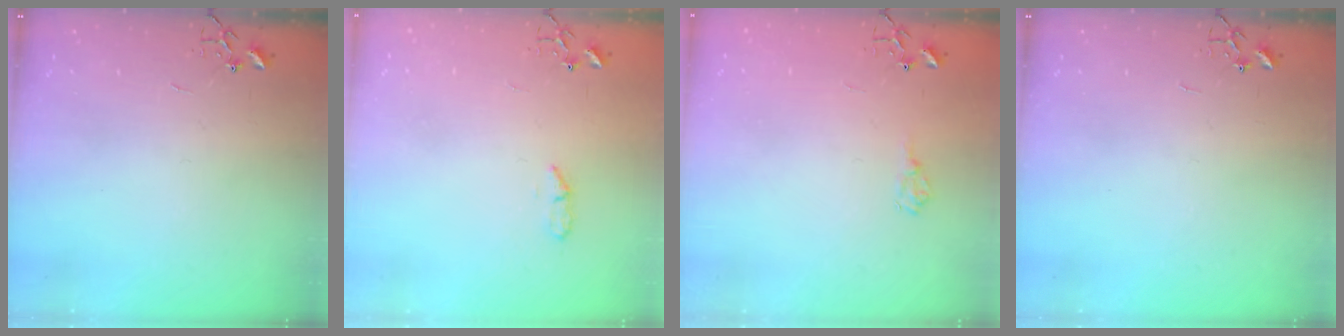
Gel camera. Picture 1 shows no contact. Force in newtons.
{"total": 4.5, "press": 4.4, "slide": 0.6}
{"total": 6.8, "press": 6.8, "slide": 0.9}
{"total": 0.0}